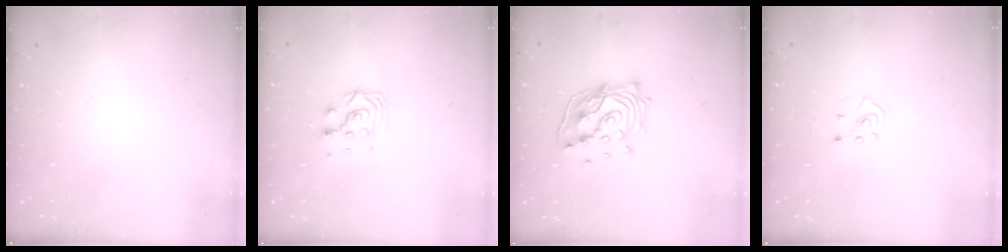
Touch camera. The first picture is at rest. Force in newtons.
{"total": 6.6, "press": 6.6, "slide": 0.5}
{"total": 15.9, "press": 15.1, "slide": 5.1}
{"total": 2.4, "press": 2.4, "slide": 0.5}